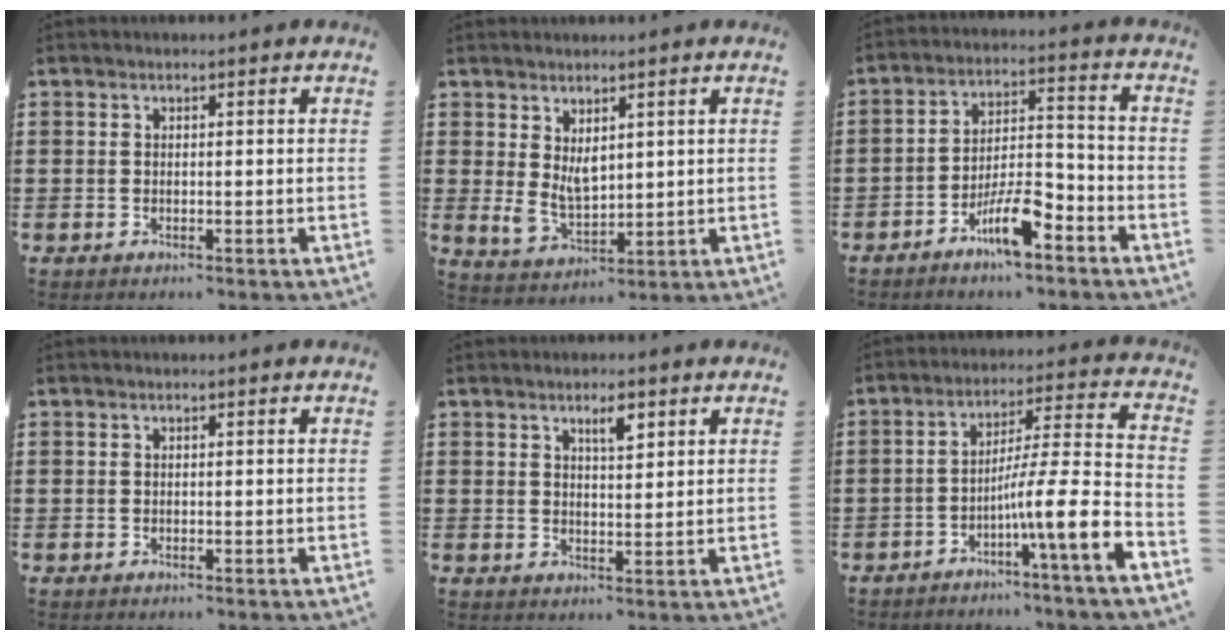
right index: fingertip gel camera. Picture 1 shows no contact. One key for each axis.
{"total": 4.5, "fx": 1.5, "fy": 2.8, "fz": 3.3, "tx": -0.059, "ty": 0.000, "tz": 0.029}
{"total": 8.2, "fx": -5.3, "fy": 2.4, "fz": 5.8, "tx": -0.110, "ty": 0.009, "tz": -0.094}
{"total": 0.0}
{"total": 2.9, "fx": 1.8, "fy": 0.7, "fz": 2.1, "tx": -0.038, "ty": 0.001, "tz": 0.029}
{"total": 10.6, "fx": -5.0, "fy": -0.3, "fz": 9.3, "tx": -0.146, "ty": -0.031, "tz": -0.101}